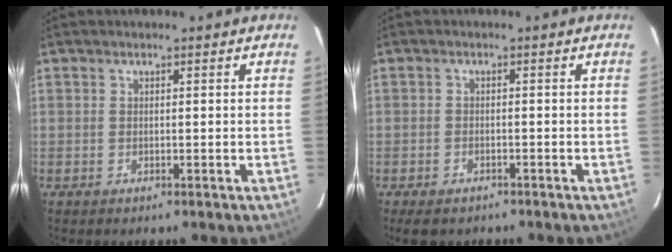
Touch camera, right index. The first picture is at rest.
{"total": 4.1, "force": [-3.1, 2.1, 1.6], "torque": [-0.044, -0.008, -0.046]}